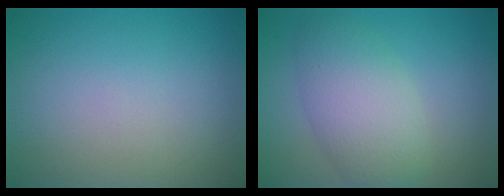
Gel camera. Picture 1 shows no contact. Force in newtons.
{"total": 5.5, "press": 5.5, "slide": 0.2}